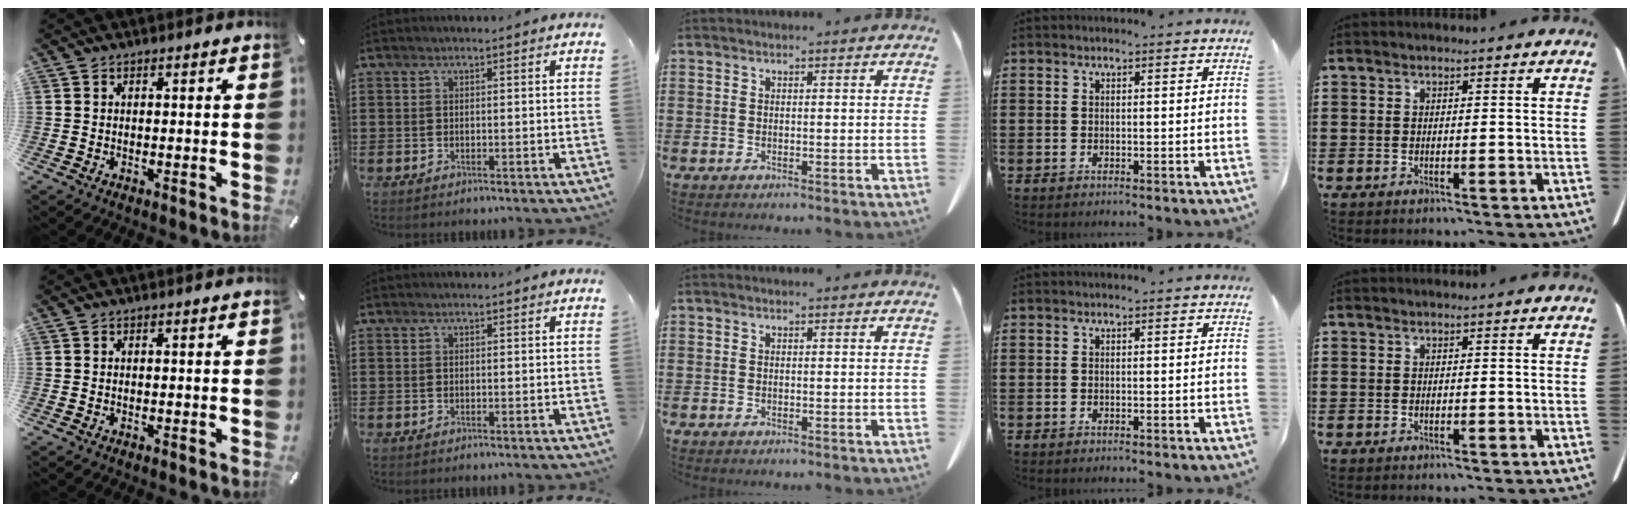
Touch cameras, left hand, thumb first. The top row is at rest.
{}